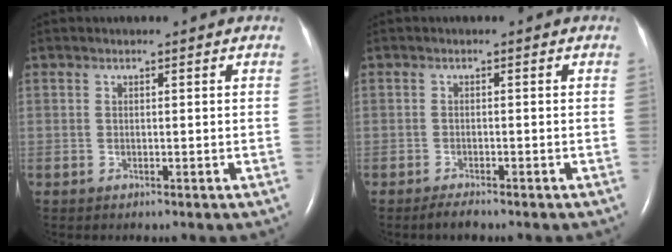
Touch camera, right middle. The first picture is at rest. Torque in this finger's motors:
{"motor_torque": [0.24, -0.15, -0.06, 0.01]}